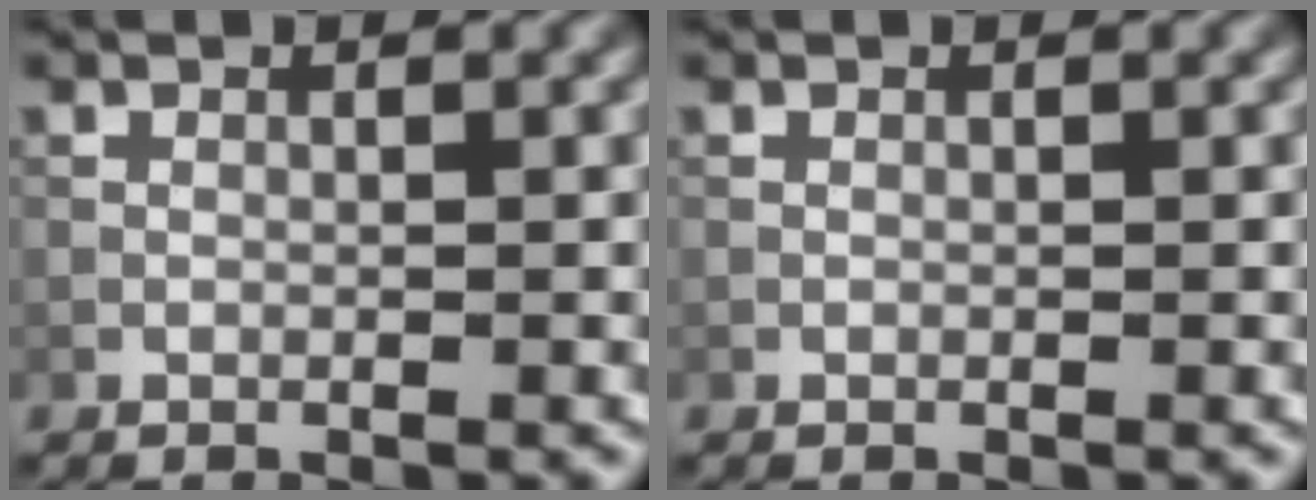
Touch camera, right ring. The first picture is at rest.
{"total": 0.0}